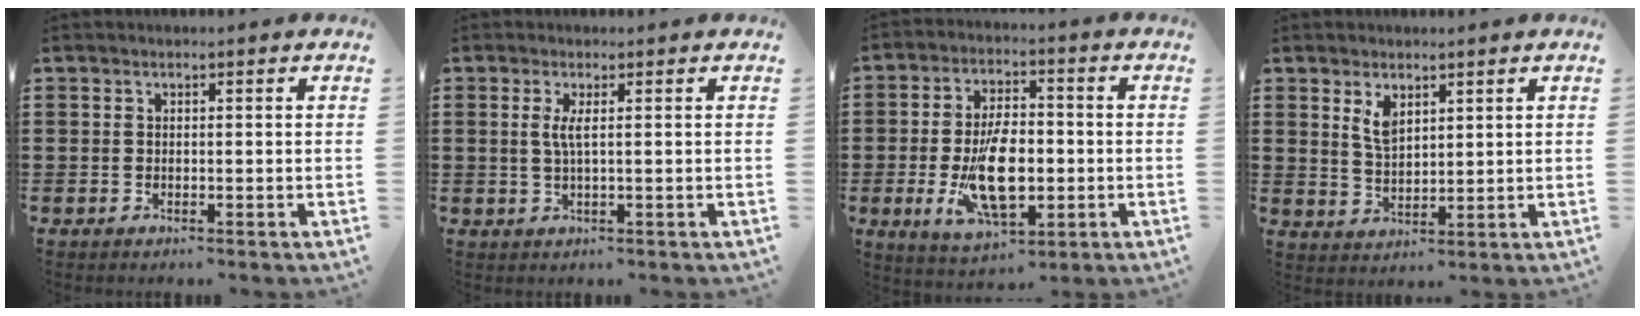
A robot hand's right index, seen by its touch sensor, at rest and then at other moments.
{"total": 2.3, "force": [0.4, 0.1, 2.3], "torque": [-0.047, -0.004, 0.005]}
{"total": 11.5, "force": [-2.1, 5.4, 9.9], "torque": [-0.203, -0.010, -0.038]}
{"total": 3.7, "force": [2.2, 1.8, 2.4], "torque": [-0.053, 0.004, 0.040]}